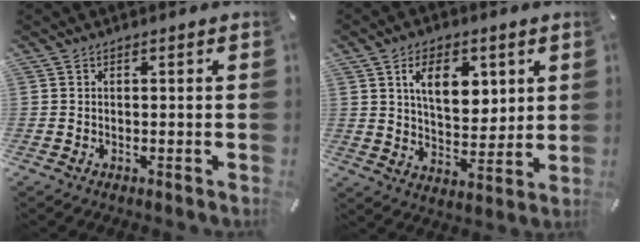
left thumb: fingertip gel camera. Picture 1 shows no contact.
{"total": 10.8, "force": [4.7, 6.5, 7.2], "torque": [-0.111, -0.007, 0.080]}